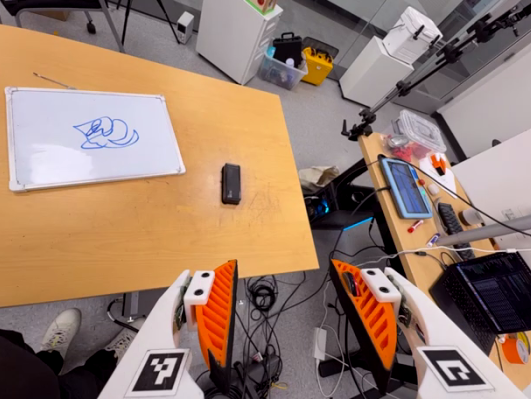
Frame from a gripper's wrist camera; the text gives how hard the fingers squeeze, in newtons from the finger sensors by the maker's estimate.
{"total": 0.0}